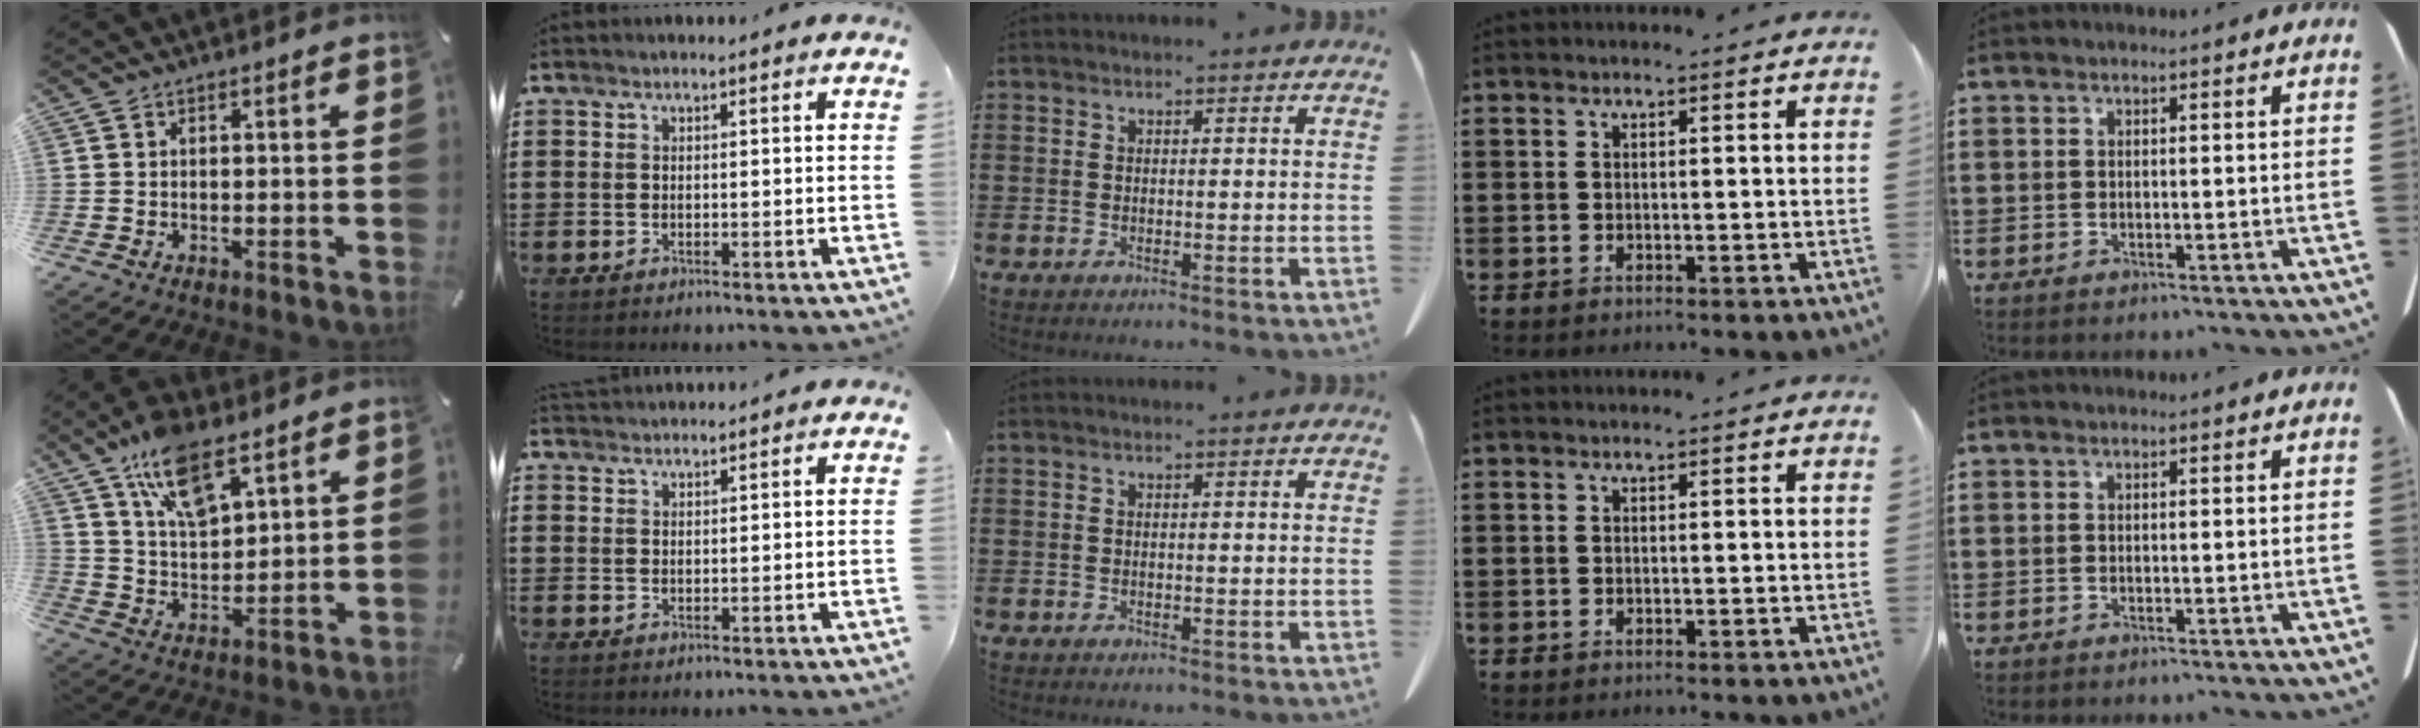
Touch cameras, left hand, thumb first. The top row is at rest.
{"thumb": {"total": 13.5, "force": [8.9, 6.3, 8.0], "torque": [-0.154, -0.033, 0.162]}, "index": {"total": 1.7, "force": [1.7, 0.1, 0.0], "torque": [-0.005, 0.000, 0.034]}}